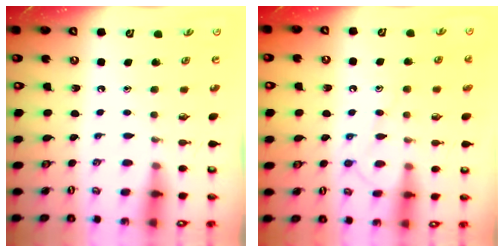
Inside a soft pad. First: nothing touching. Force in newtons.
{"total": 10.9, "press": 10.8, "slide": 1.0}